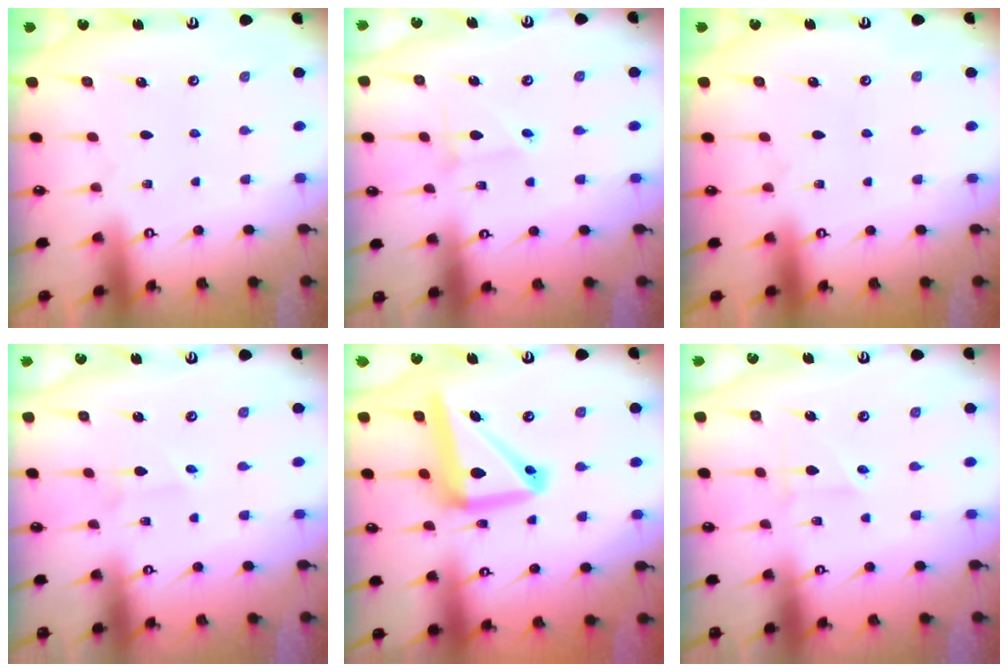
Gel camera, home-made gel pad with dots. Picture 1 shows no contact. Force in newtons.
{"total": 2.1, "press": 2.1, "slide": 0.2}
{"total": 0.0}
{"total": 1.4, "press": 1.4, "slide": 0.1}
{"total": 15.4, "press": 15.3, "slide": 1.9}
{"total": 2.2, "press": 2.1, "slide": 0.6}